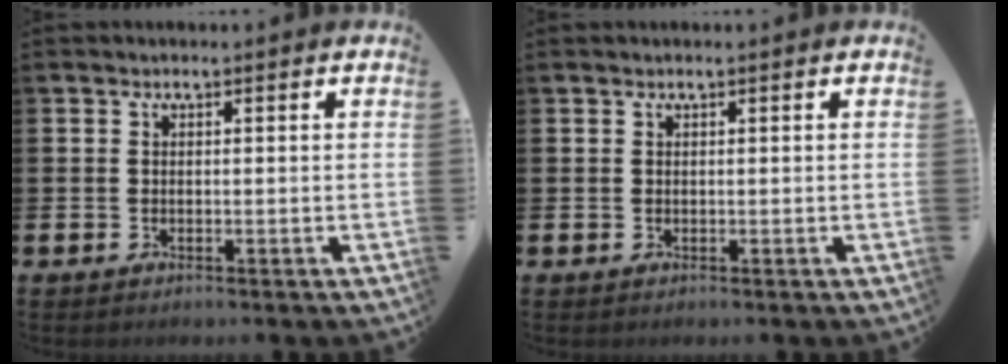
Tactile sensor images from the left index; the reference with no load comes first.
{"total": 0.0}